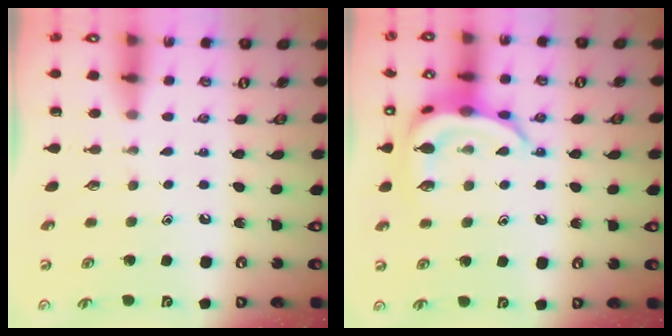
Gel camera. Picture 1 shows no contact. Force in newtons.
{"total": 15.3, "press": 15.3, "slide": 0.7}